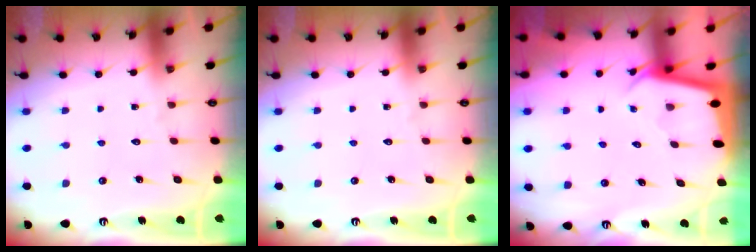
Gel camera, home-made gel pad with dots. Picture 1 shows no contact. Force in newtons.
{"total": 0.0}
{"total": 2.2, "press": 2.2, "slide": 0.1}